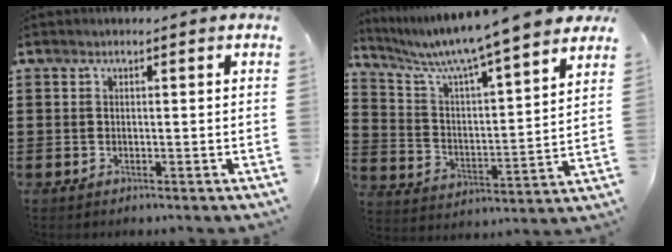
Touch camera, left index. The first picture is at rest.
{"total": 7.2, "force": [6.4, -0.9, 3.2], "torque": [-0.089, -0.056, 0.102]}